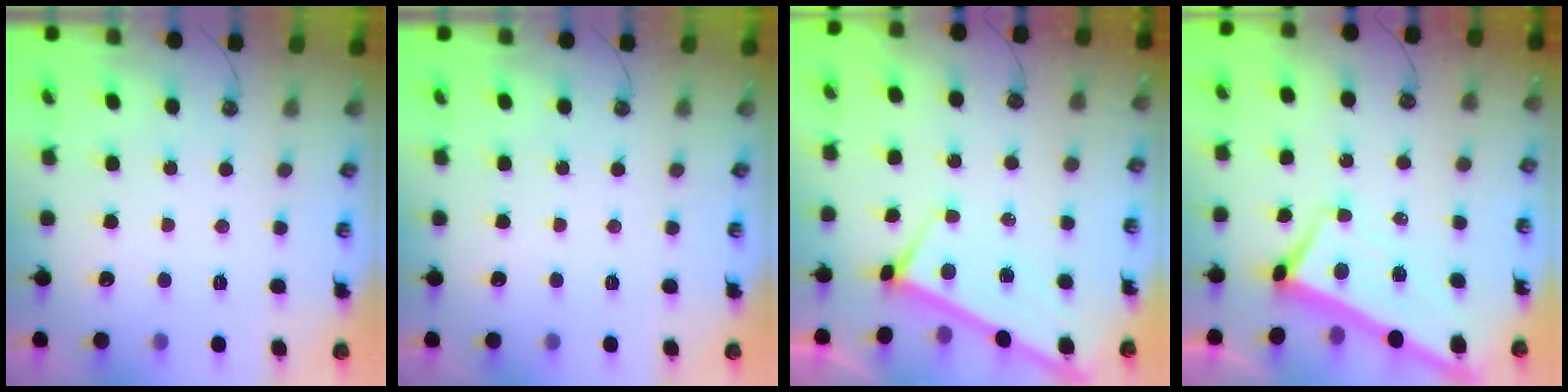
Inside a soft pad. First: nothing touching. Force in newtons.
{"total": 0.0}
{"total": 3.6, "press": 3.6, "slide": 0.3}
{"total": 3.6, "press": 3.5, "slide": 0.7}